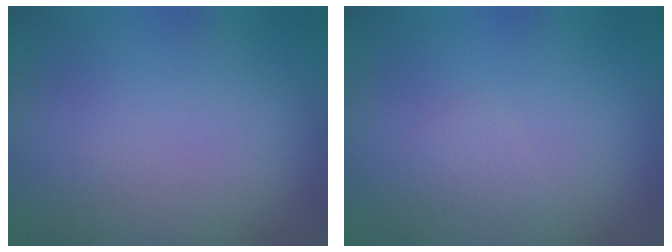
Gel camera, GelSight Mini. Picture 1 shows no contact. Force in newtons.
{"total": 0.8, "press": 0.8, "slide": 0.0}